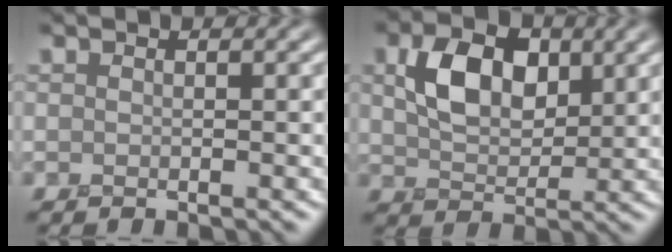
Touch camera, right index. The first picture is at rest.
{"total": 5.3, "force": [1.1, 3.5, 3.8], "torque": [-0.076, -0.001, 0.017]}